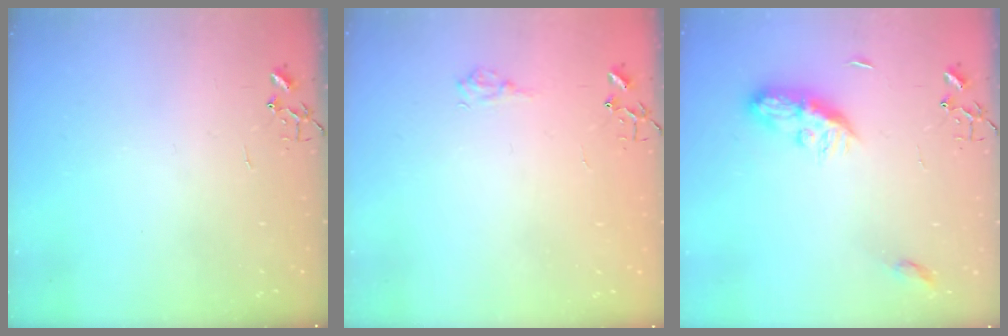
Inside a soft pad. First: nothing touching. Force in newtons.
{"total": 7.0, "press": 6.9, "slide": 0.6}
{"total": 8.9, "press": 8.9, "slide": 0.2}